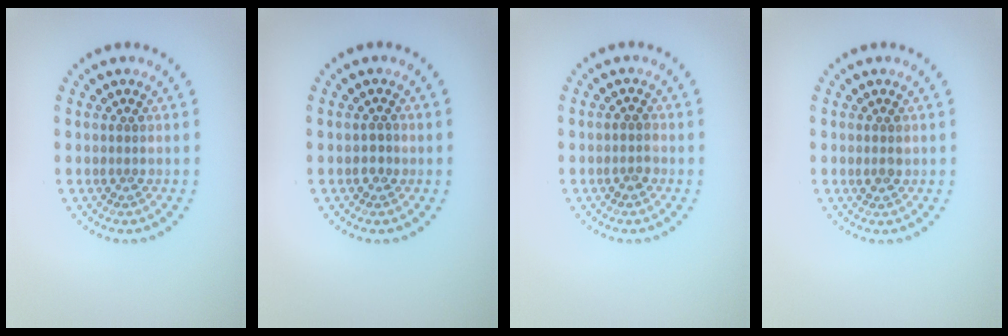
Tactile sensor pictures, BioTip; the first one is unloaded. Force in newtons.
{"total": 1.0, "press": 0.9, "slide": 0.4}
{"total": 1.1, "press": 1.0, "slide": 0.4}
{"total": 0.9, "press": 0.9, "slide": 0.2}